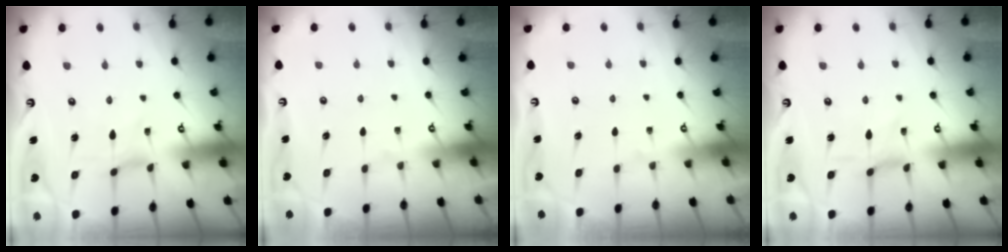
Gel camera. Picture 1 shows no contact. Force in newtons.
{"total": 0.0}
{"total": 0.0}
{"total": 0.7, "press": 0.6, "slide": 0.3}